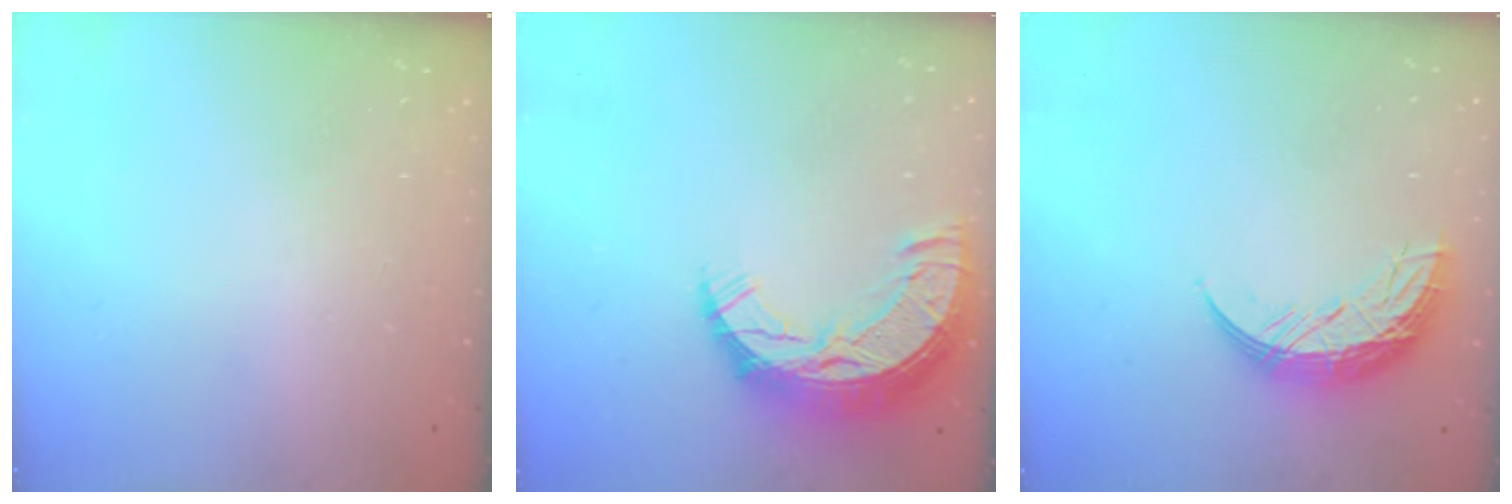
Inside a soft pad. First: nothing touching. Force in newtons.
{"total": 14.4, "press": 14.3, "slide": 1.2}
{"total": 10.5, "press": 10.5, "slide": 0.8}